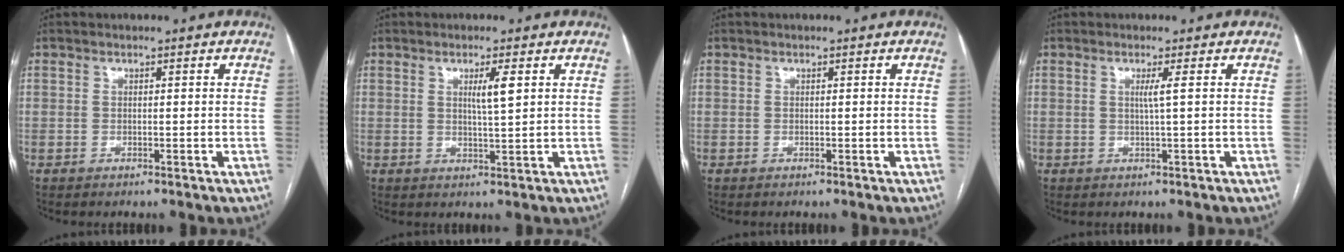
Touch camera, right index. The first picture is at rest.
{"total": 3.3, "force": [1.1, -0.1, 3.1], "torque": [-0.053, -0.003, 0.020]}
{"total": 0.0}
{"total": 1.5, "force": [0.4, -0.5, 1.4], "torque": [-0.030, -0.002, 0.007]}